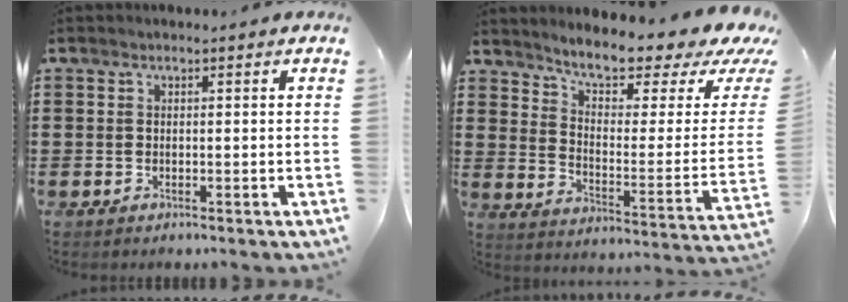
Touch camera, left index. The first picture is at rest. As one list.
[{"total": 6.7, "force": [5.8, 0.9, 3.3], "torque": [-0.075, -0.048, 0.095]}]